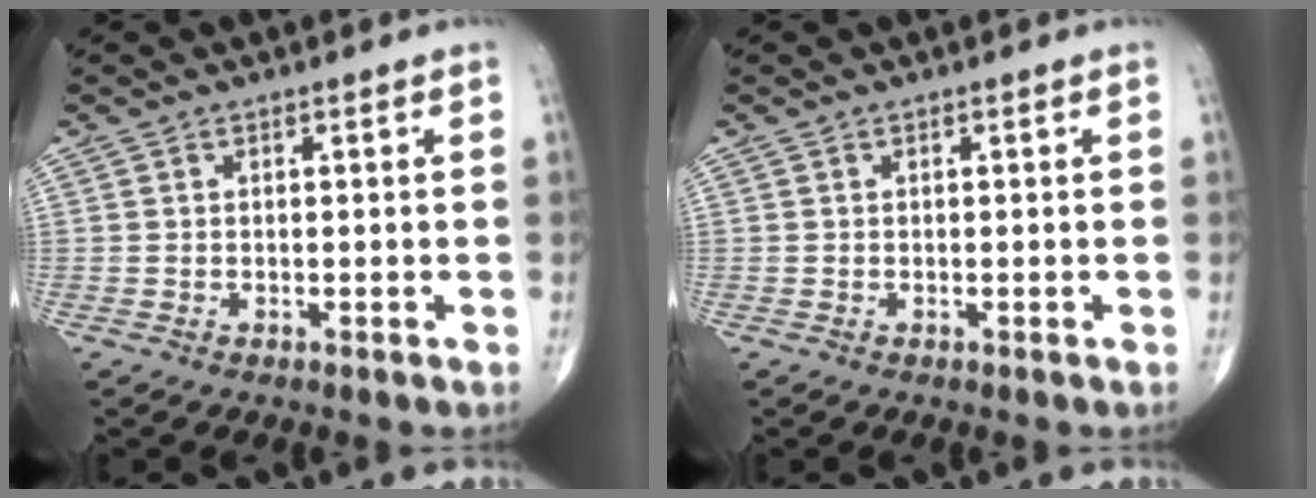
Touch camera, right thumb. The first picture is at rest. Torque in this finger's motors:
{"motor_torque": [0.18, 0.17, -0.16, -0.06, 0.07]}